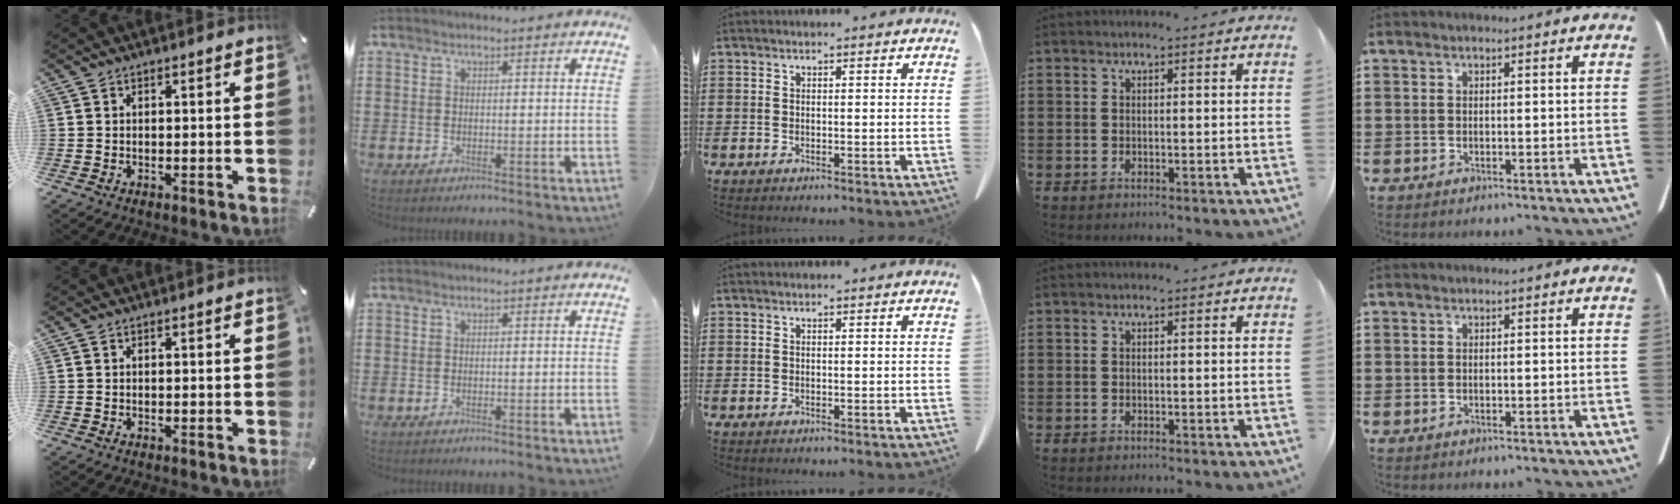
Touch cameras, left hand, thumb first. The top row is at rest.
{}